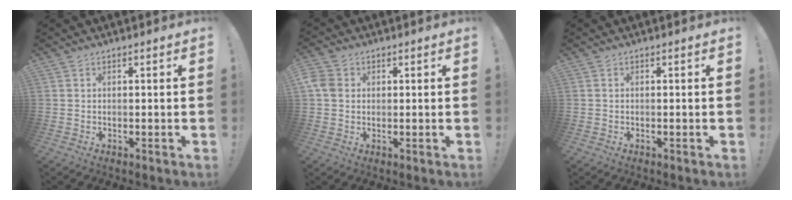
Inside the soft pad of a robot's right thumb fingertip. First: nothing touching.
{"total": 5.2, "force": [1.0, 4.2, 2.8], "torque": [-0.054, 0.009, 0.022]}
{"total": 0.0}